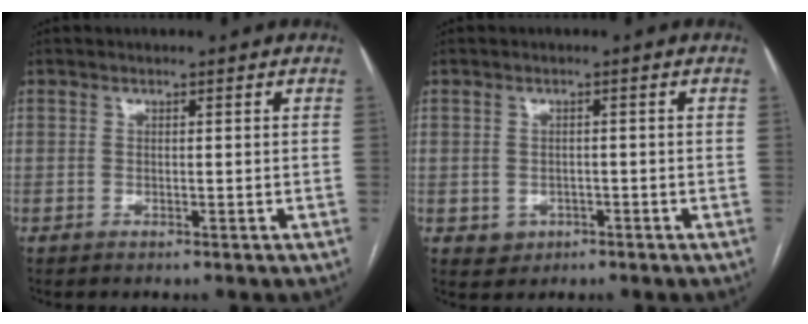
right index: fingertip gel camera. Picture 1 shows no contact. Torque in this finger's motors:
{"motor_torque": [-0.19, 0.02, -0.49, -0.12]}